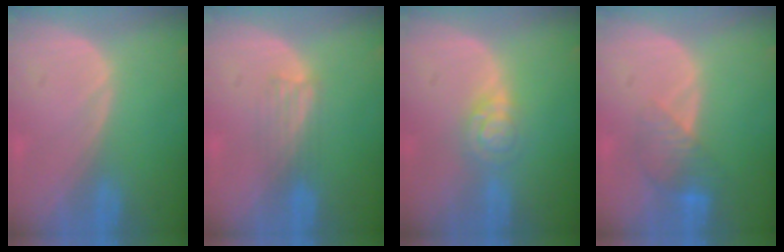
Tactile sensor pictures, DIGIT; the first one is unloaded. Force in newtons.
{"total": 3.0, "press": 2.8, "slide": 1.3}
{"total": 4.7, "press": 3.9, "slide": 2.6}
{"total": 4.2, "press": 4.1, "slide": 0.8}